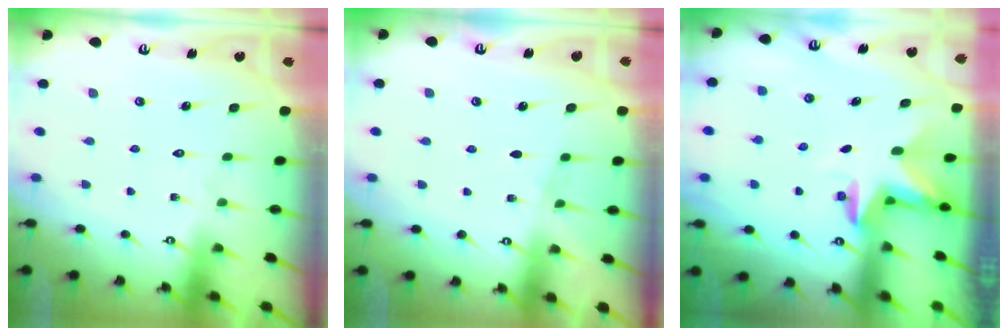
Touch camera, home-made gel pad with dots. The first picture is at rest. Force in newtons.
{"total": 3.6, "press": 3.6, "slide": 0.4}
{"total": 2.9, "press": 2.9, "slide": 0.1}